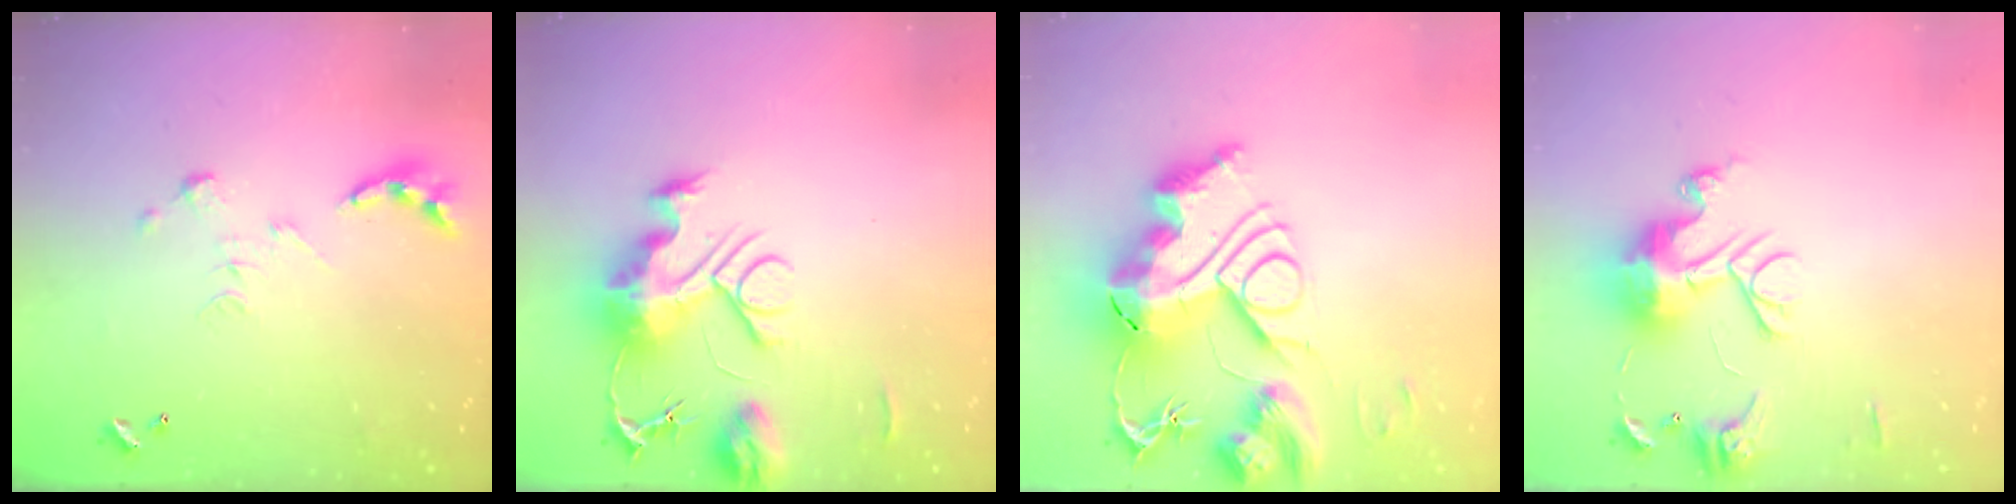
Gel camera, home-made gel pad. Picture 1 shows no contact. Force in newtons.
{"total": 12.6, "press": 12.6, "slide": 1.2}
{"total": 0.7, "press": 0.7, "slide": 0.0}
{"total": 13.5, "press": 13.5, "slide": 1.0}